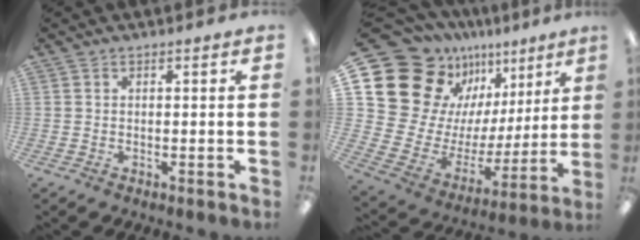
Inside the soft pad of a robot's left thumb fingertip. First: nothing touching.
{"total": 18.6, "force": [11.9, 12.5, 7.1], "torque": [-0.146, -0.090, 0.239]}